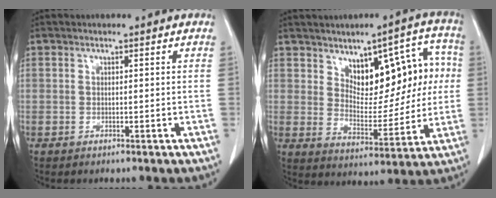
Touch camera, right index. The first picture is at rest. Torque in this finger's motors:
{"motor_torque": [0.25, 0.20, 0.12, 0.03]}